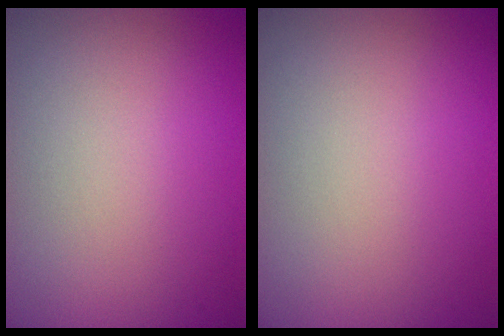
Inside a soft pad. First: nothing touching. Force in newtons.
{"total": 0.0}